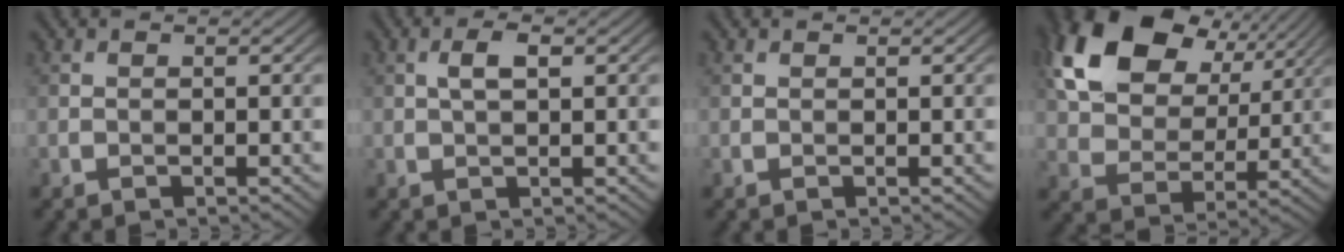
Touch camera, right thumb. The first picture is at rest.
{"total": 2.4, "force": [0.6, 0.8, 2.1], "torque": [-0.044, 0.005, 0.009]}
{"total": 0.0}
{"total": 16.8, "force": [8.0, 10.8, 10.0], "torque": [-0.222, 0.021, 0.141]}